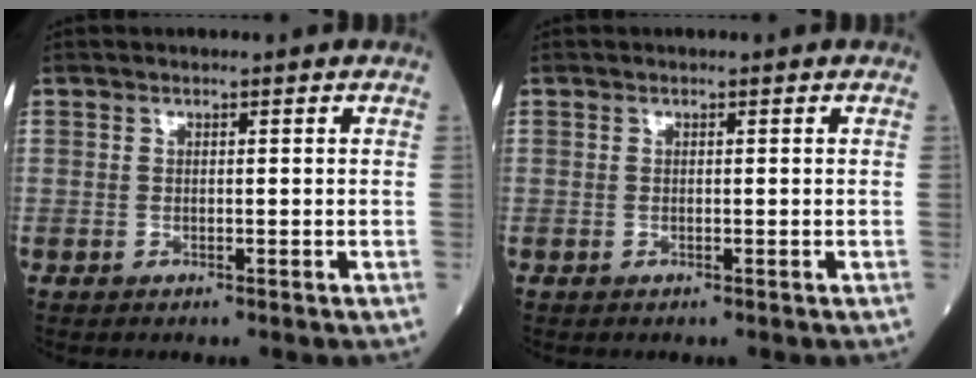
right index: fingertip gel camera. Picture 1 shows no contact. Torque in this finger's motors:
{"motor_torque": [0.00, 0.00, 0.00, 0.00]}